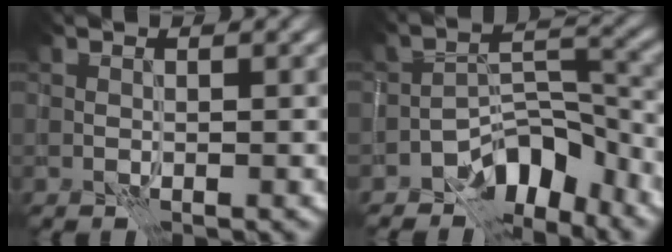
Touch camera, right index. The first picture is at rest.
{"total": 6.9, "force": [-5.0, 3.2, 3.6], "torque": [-0.038, 0.007, -0.095]}